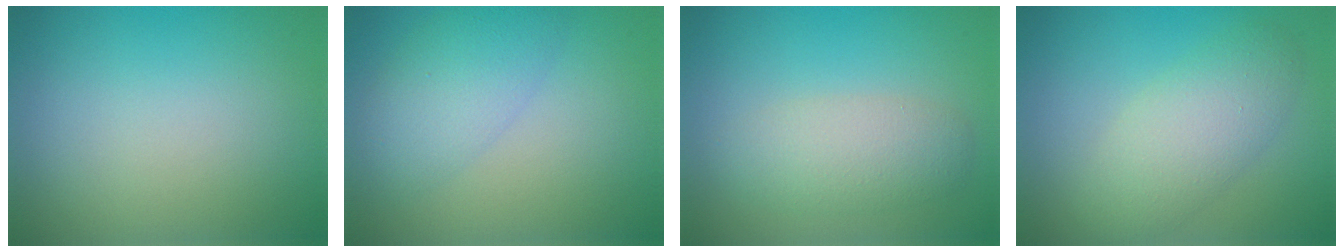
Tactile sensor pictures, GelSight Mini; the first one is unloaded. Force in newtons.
{"total": 4.1, "press": 4.1, "slide": 0.2}
{"total": 3.4, "press": 3.4, "slide": 0.0}
{"total": 4.5, "press": 4.4, "slide": 0.4}